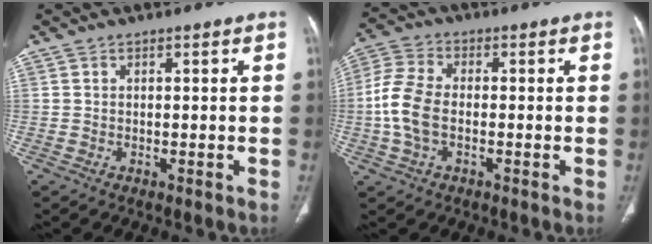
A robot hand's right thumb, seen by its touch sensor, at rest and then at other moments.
{"total": 9.0, "force": [-1.3, 5.4, 7.1], "torque": [-0.162, 0.017, -0.031]}